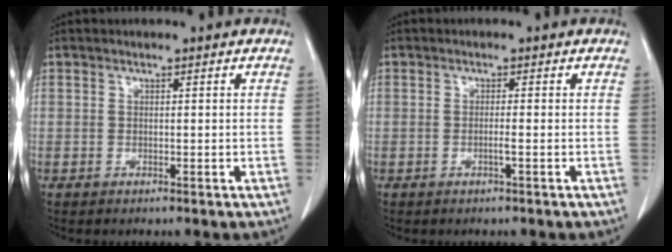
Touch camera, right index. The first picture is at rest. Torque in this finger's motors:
{"motor_torque": [-0.02, -0.05, -0.04, 0.00]}